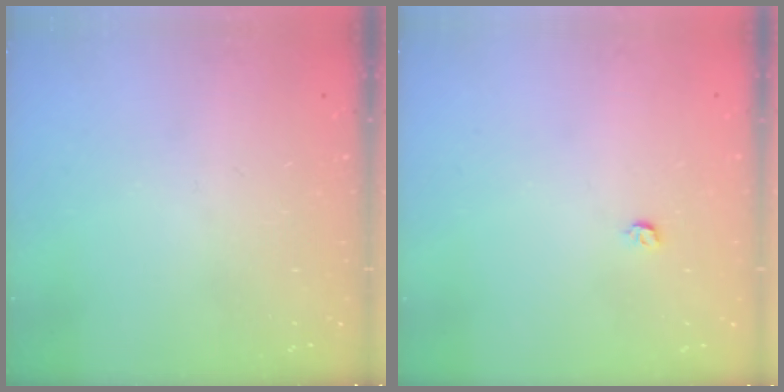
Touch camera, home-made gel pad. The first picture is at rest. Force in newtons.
{"total": 3.2, "press": 3.2, "slide": 0.6}